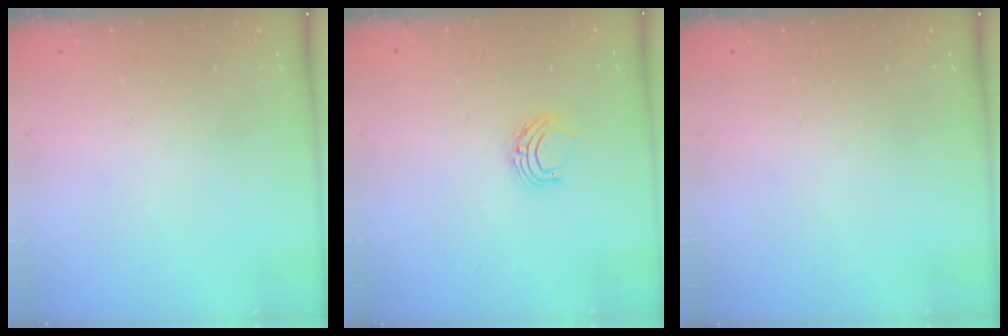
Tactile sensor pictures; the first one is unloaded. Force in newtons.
{"total": 5.9, "press": 5.9, "slide": 0.5}
{"total": 0.0}